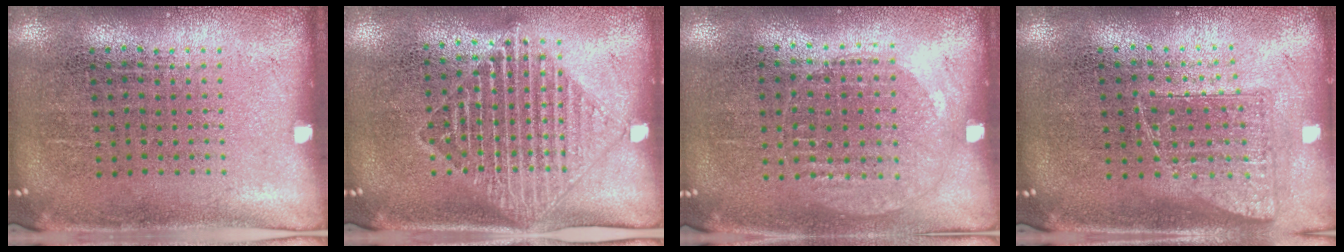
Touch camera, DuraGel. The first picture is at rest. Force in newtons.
{"total": 1.6, "press": 1.4, "slide": 0.8}
{"total": 1.0, "press": 0.9, "slide": 0.4}
{"total": 1.0, "press": 0.9, "slide": 0.5}